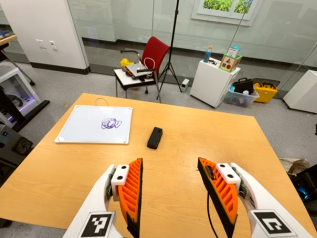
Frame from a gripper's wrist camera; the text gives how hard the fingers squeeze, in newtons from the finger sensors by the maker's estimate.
{"total": 0.0}